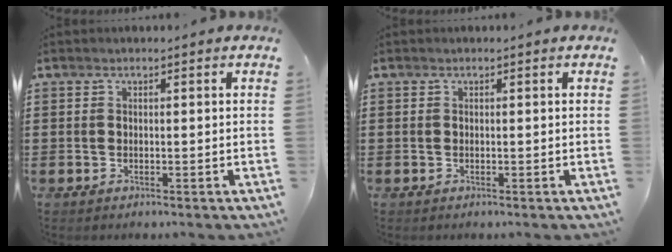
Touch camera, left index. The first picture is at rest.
{"total": 0.0}